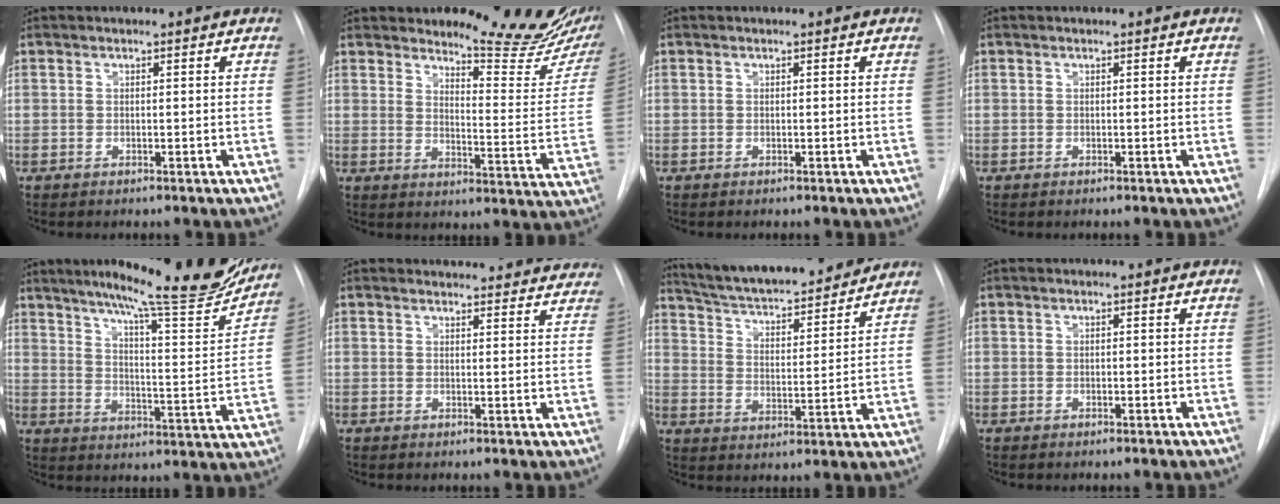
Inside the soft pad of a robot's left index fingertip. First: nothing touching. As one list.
[{"total": 14.5, "force": [12.8, 1.9, 6.6], "torque": [-0.079, -0.094, 0.151]}, {"total": 0.8, "force": [-0.8, -0.1, -0.1], "torque": [0.002, -0.006, -0.011]}, {"total": 0.0}, {"total": 21.2, "force": [18.1, 1.4, 11.0], "torque": [-0.162, -0.050, 0.239]}, {"total": 16.4, "force": [15.6, 3.9, 2.8], "torque": [-0.019, -0.033, 0.161]}, {"total": 19.4, "force": [17.4, 3.0, 8.0], "torque": [-0.132, 0.002, 0.260]}, {"total": 0.9, "force": [-0.8, 0.1, 0.1], "torque": [0.000, -0.006, -0.012]}]